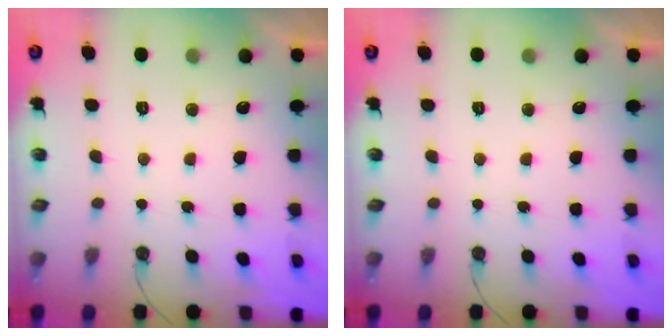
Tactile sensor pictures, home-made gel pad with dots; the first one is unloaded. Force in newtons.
{"total": 0.0}